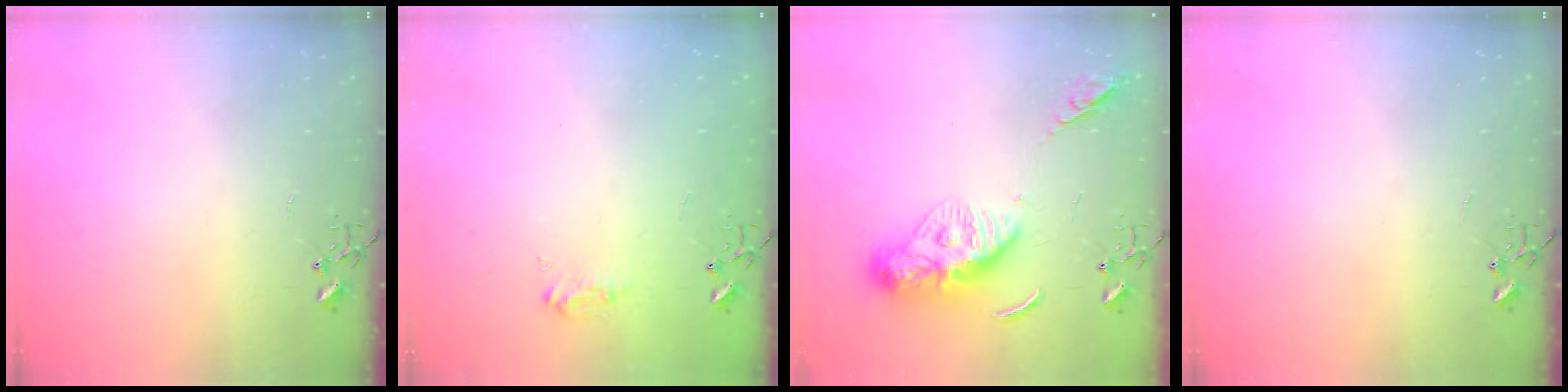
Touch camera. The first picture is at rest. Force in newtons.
{"total": 8.3, "press": 8.3, "slide": 0.6}
{"total": 13.6, "press": 13.6, "slide": 1.3}
{"total": 0.0}